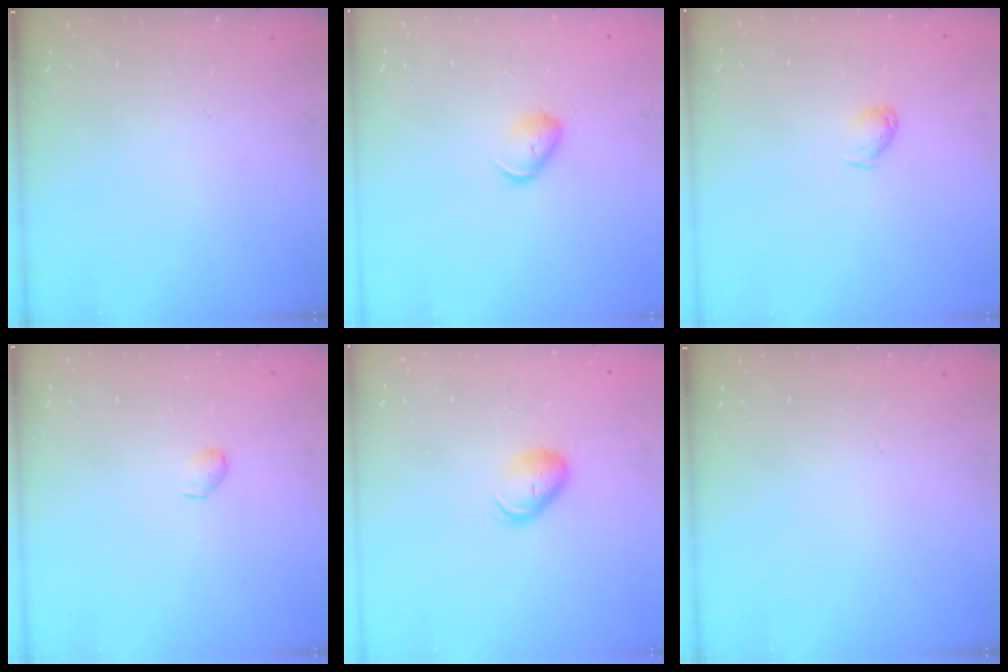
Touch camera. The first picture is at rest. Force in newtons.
{"total": 5.4, "press": 5.3, "slide": 0.8}
{"total": 3.4, "press": 3.3, "slide": 0.7}
{"total": 2.9, "press": 2.9, "slide": 0.5}
{"total": 7.3, "press": 7.2, "slide": 0.7}
{"total": 0.0}